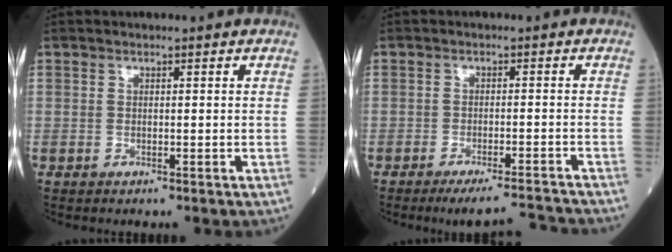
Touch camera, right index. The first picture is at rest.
{"total": 7.6, "force": [-7.3, -0.9, 2.0], "torque": [-0.016, -0.006, -0.112]}